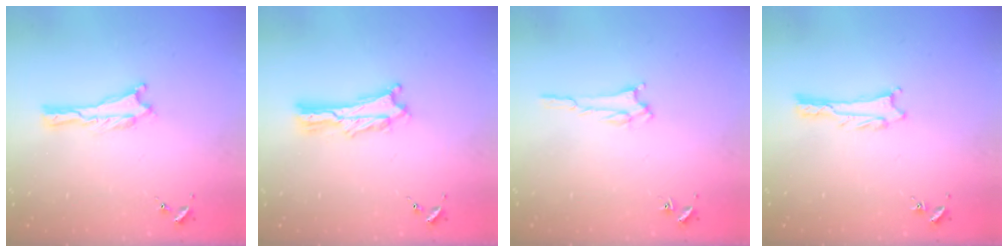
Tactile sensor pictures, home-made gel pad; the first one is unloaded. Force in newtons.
{"total": 2.7, "press": 2.7, "slide": 0.3}
{"total": 1.5, "press": 1.5, "slide": 0.2}
{"total": 1.1, "press": 1.1, "slide": 0.1}